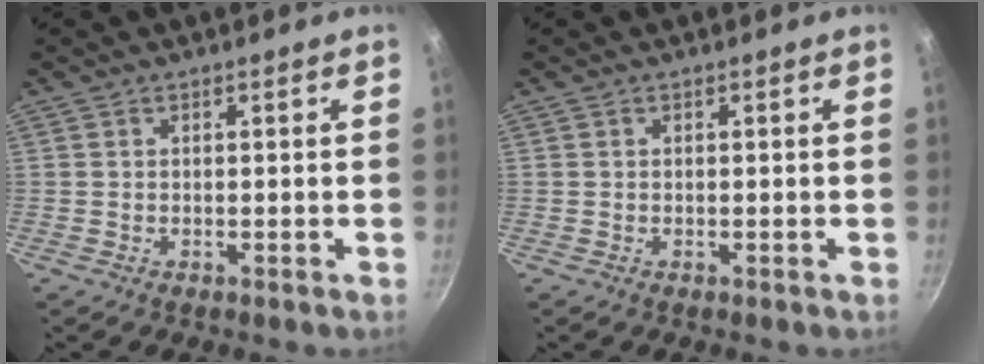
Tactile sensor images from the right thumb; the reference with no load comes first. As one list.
[{"total": 0.0}]